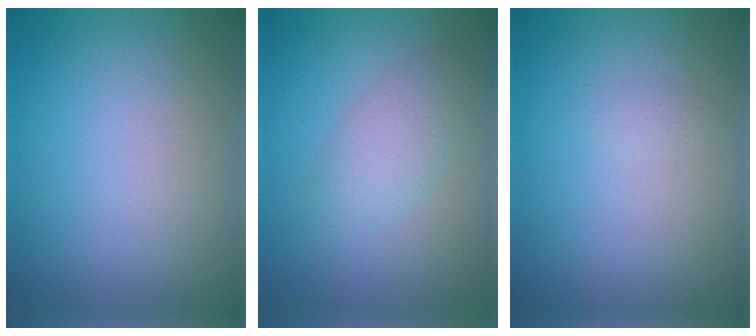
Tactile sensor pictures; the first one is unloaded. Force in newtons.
{"total": 2.9, "press": 2.8, "slide": 0.3}
{"total": 0.5, "press": 0.5, "slide": 0.1}